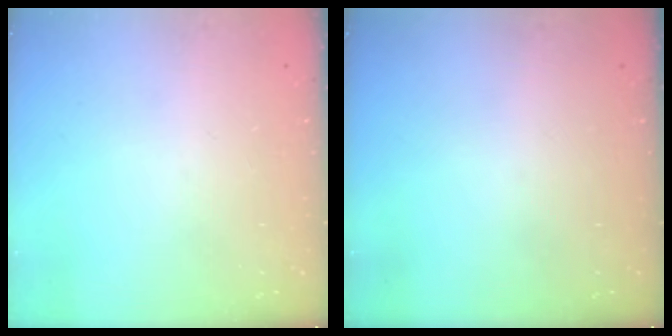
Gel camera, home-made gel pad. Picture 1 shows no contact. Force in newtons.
{"total": 0.0}